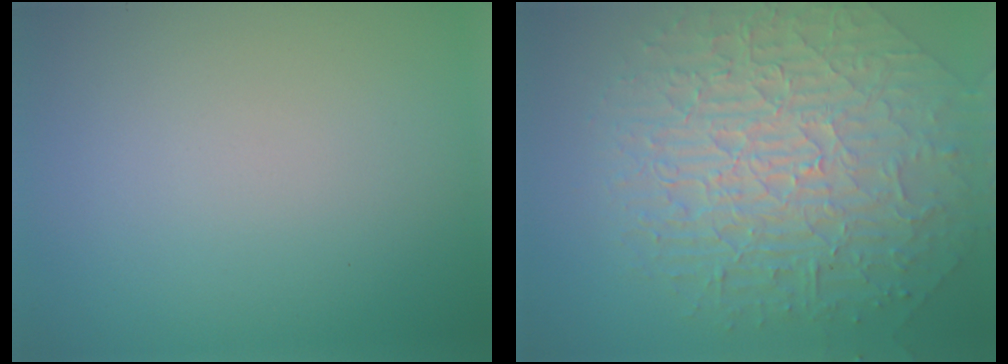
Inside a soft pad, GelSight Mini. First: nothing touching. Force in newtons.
{"total": 9.8, "press": 6.8, "slide": 7.0}